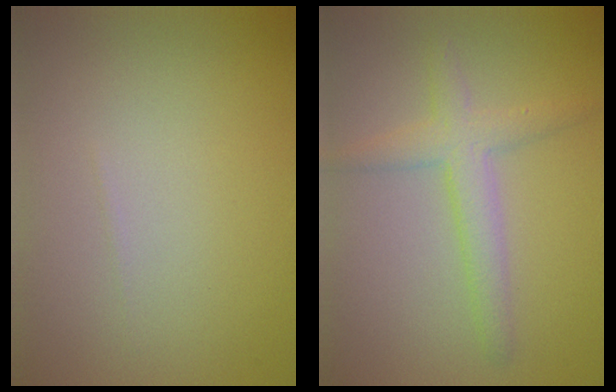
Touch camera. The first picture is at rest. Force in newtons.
{"total": 3.3, "press": 3.3, "slide": 0.1}